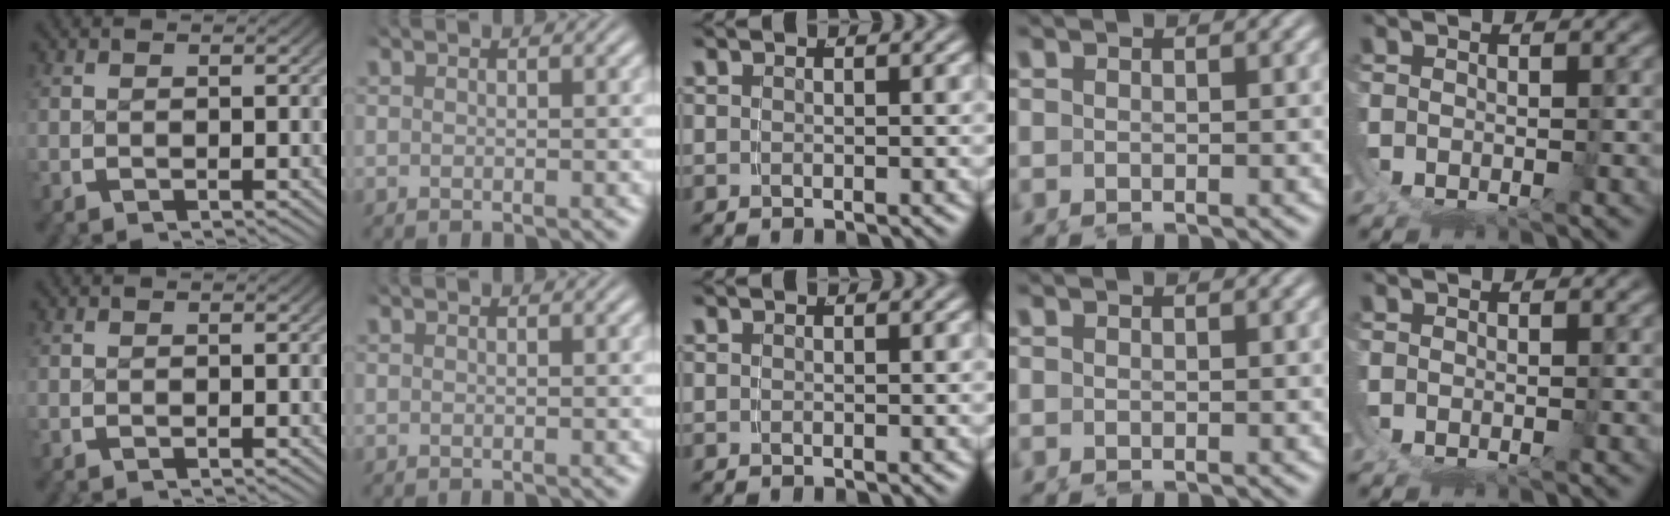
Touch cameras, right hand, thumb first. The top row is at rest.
{}